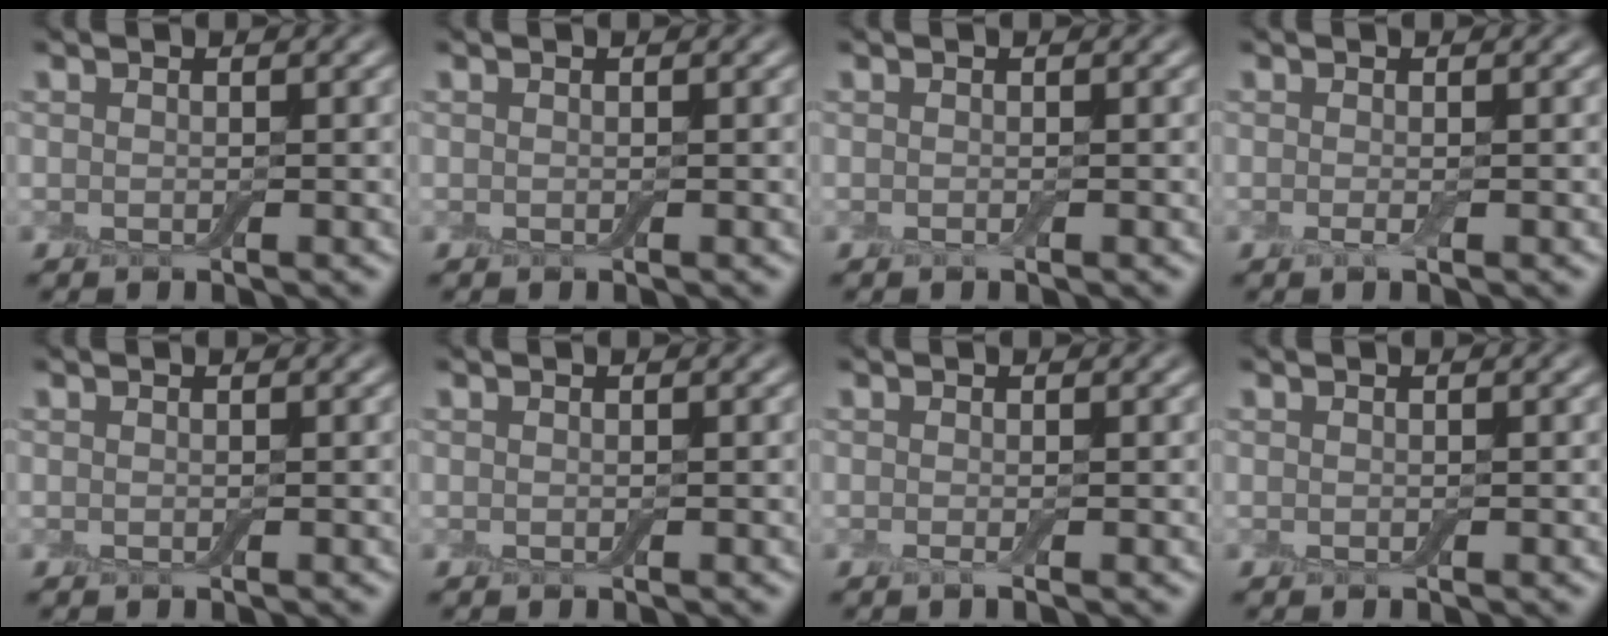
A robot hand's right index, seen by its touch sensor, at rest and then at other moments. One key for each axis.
{"total": 0.0}
{"total": 0.0}
{"total": 0.8, "fx": -0.2, "fy": 0.1, "fz": 0.7, "tx": -0.016, "ty": -0.007, "tz": -0.004}
{"total": 0.0}
{"total": 0.0}
{"total": 0.8, "fx": -0.2, "fy": 0.1, "fz": 0.7, "tx": -0.011, "ty": -0.007, "tz": -0.005}
{"total": 0.0}